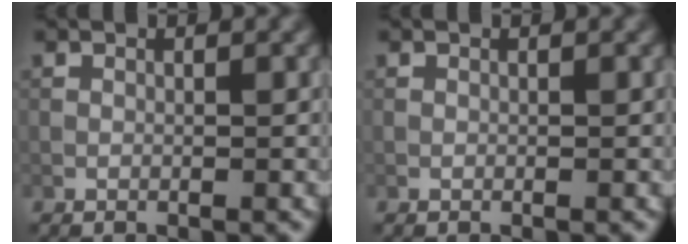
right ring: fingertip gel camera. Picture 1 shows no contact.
{"total": 0.0}